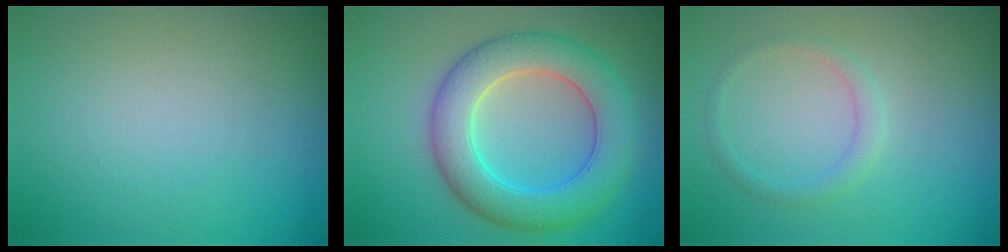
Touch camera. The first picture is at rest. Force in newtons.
{"total": 7.4, "press": 7.4, "slide": 0.2}
{"total": 1.4, "press": 1.4, "slide": 0.1}